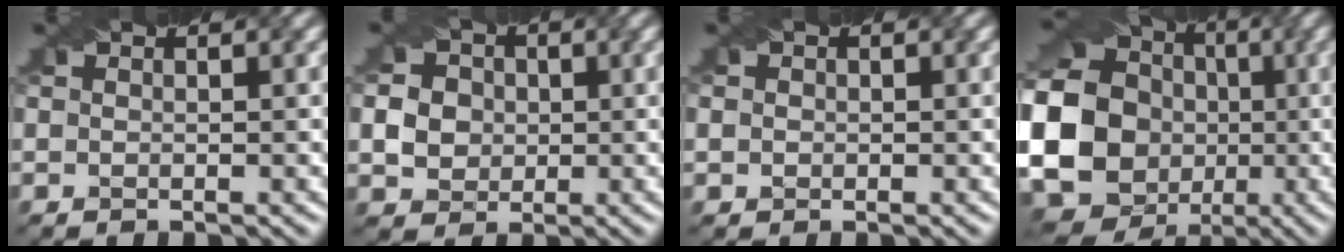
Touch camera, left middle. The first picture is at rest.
{"total": 6.3, "force": [1.0, 5.7, 2.4], "torque": [-0.057, 0.032, 0.014]}
{"total": 2.1, "force": [0.9, 1.7, 0.9], "torque": [-0.011, 0.017, 0.004]}
{"total": 23.7, "force": [-3.7, 22.1, 7.8], "torque": [-0.182, -0.007, -0.095]}